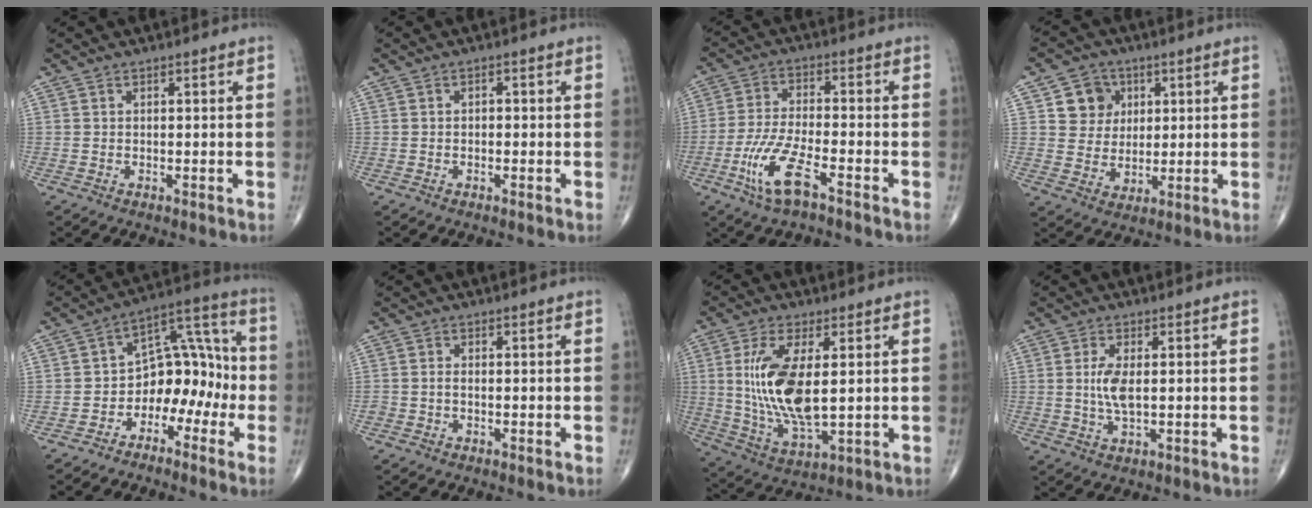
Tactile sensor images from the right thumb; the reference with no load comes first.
{"total": 0.9, "force": [-0.2, 0.7, 0.6], "torque": [-0.003, 0.004, -0.006]}
{"total": 9.8, "force": [-5.1, 2.8, 7.9], "torque": [-0.177, 0.017, -0.096]}
{"total": 8.2, "force": [2.6, 7.3, 2.4], "torque": [-0.005, -0.006, 0.047]}
{"total": 11.6, "force": [-3.9, 8.1, 7.4], "torque": [-0.059, 0.075, -0.071]}
{"total": 1.1, "force": [-0.3, 0.8, 0.7], "torque": [-0.012, 0.003, -0.006]}
{"total": 15.0, "force": [1.8, 6.1, 13.5], "torque": [-0.275, -0.021, 0.046]}
{"total": 5.0, "force": [0.4, 2.0, 4.5], "torque": [-0.096, -0.006, 0.009]}